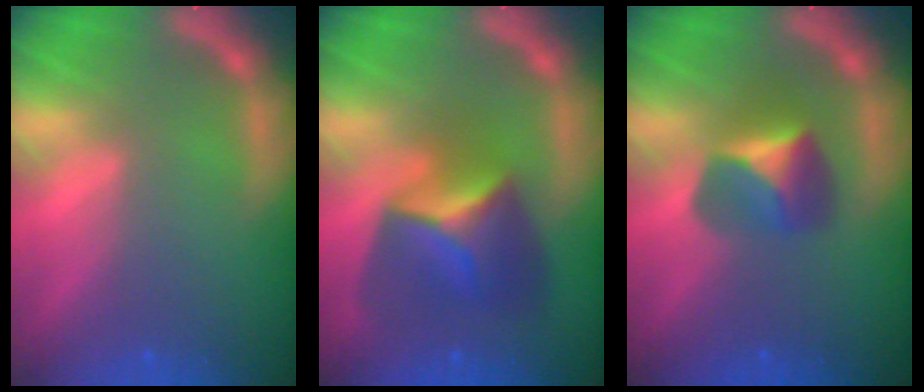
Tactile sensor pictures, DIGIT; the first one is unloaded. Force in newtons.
{"total": 6.9}
{"total": 3.9}